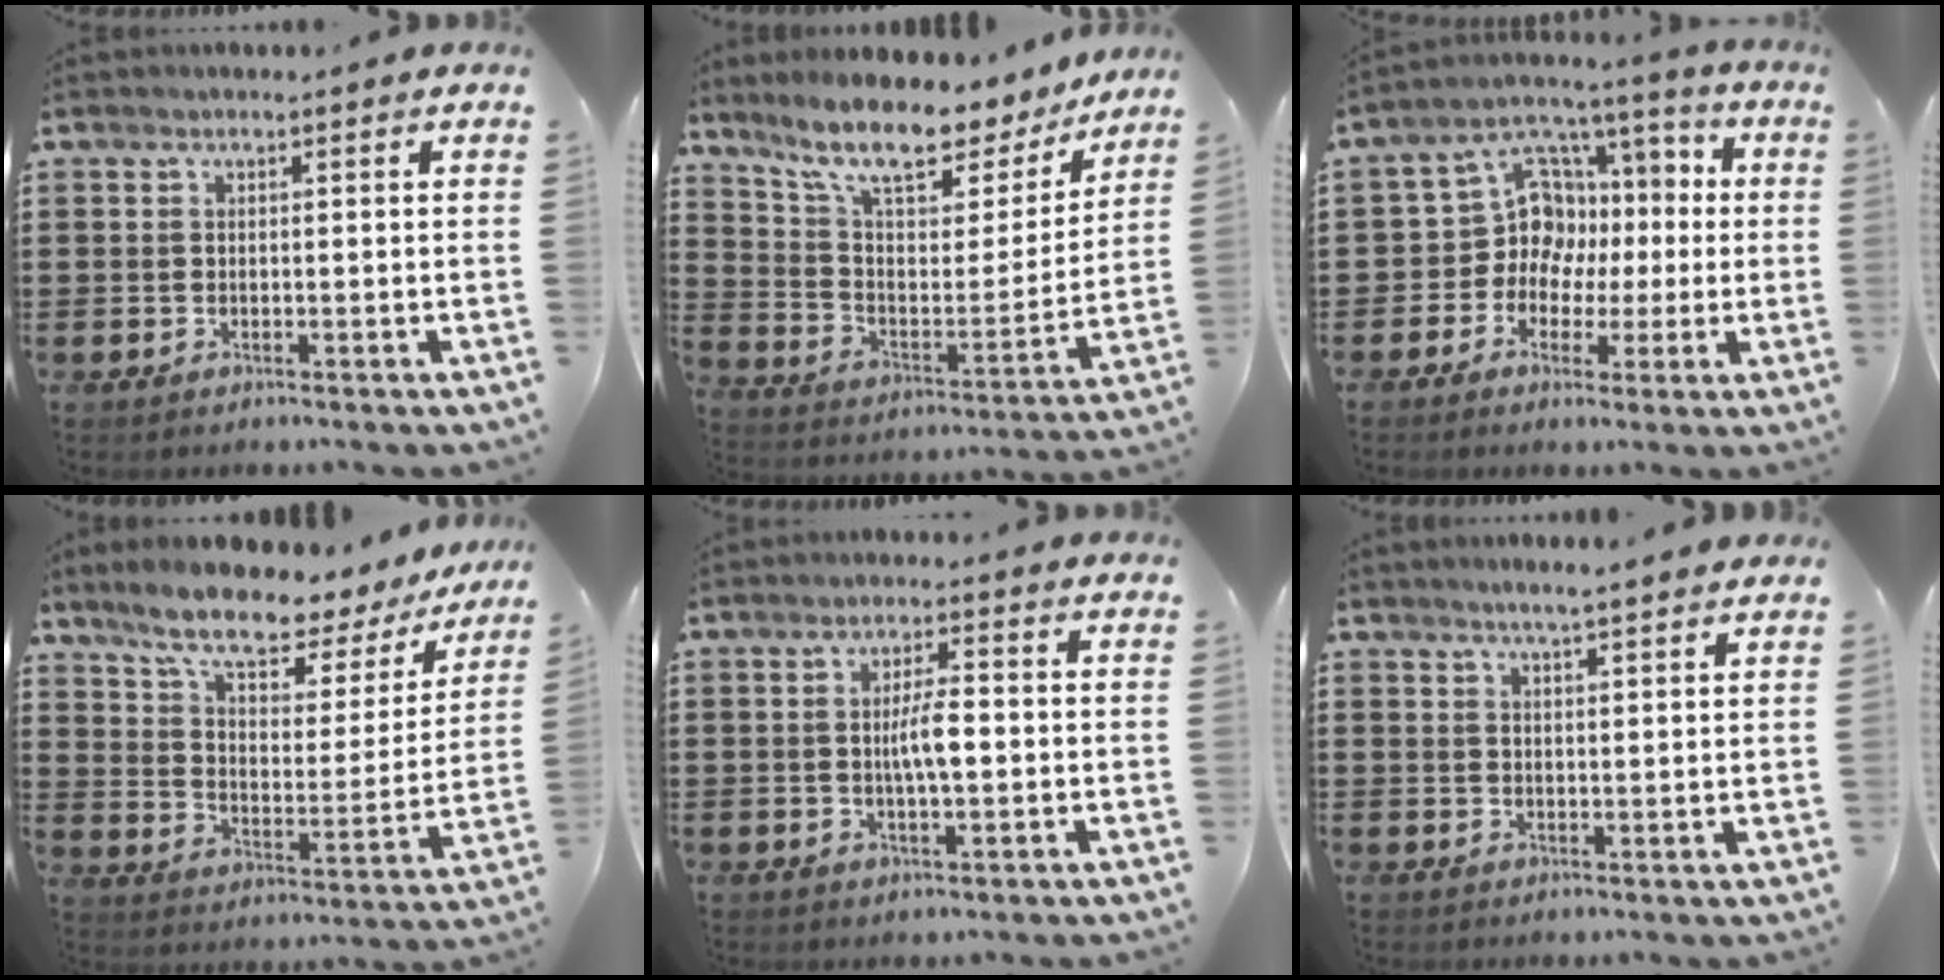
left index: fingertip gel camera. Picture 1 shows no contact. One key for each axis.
{"total": 10.8, "fx": 9.0, "fy": 2.7, "fz": 5.4, "tx": -0.129, "ty": -0.061, "tz": 0.151}
{"total": 10.1, "fx": -0.5, "fy": 9.5, "fz": 3.5, "tx": -0.115, "ty": -0.006, "tz": -0.008}
{"total": 9.1, "fx": 7.4, "fy": 2.1, "fz": 4.8, "tx": -0.108, "ty": -0.049, "tz": 0.121}
{"total": 4.9, "fx": -0.2, "fy": 1.3, "fz": 4.7, "tx": -0.091, "ty": 0.002, "tz": -0.009}
{"total": 2.3, "fx": 2.1, "fy": -0.2, "fz": 0.8, "tx": -0.019, "ty": -0.003, "tz": 0.039}